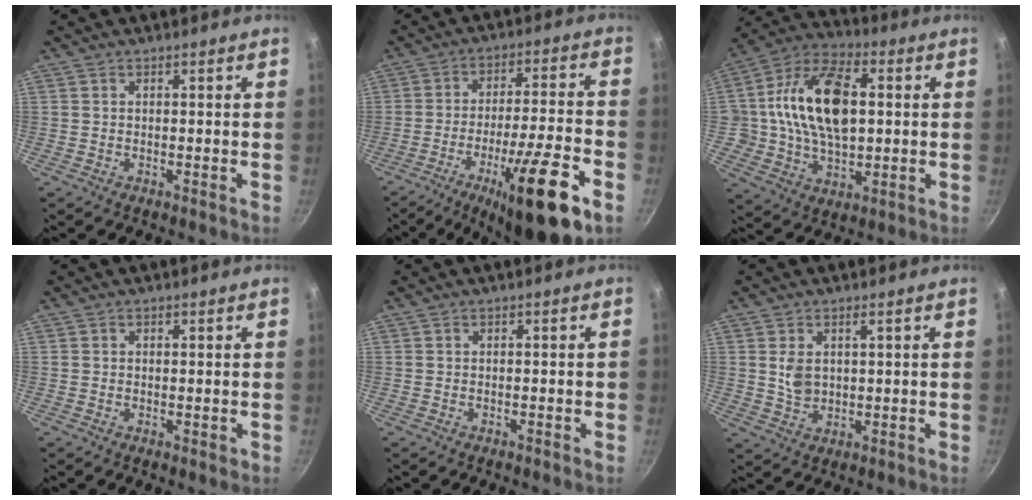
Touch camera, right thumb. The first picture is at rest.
{"total": 19.3, "force": [-8.9, 3.9, 16.6], "torque": [-0.250, 0.033, -0.133]}
{"total": 18.1, "force": [2.2, 11.6, 13.8], "torque": [-0.236, 0.013, 0.030]}
{"total": 0.9, "force": [0.1, 0.6, 0.6], "torque": [-0.007, 0.001, 0.000]}
{"total": 0.7, "force": [-0.2, 0.3, 0.6], "torque": [-0.003, 0.004, -0.005]}
{"total": 4.3, "force": [1.1, 2.8, 3.1], "torque": [-0.052, -0.008, 0.028]}